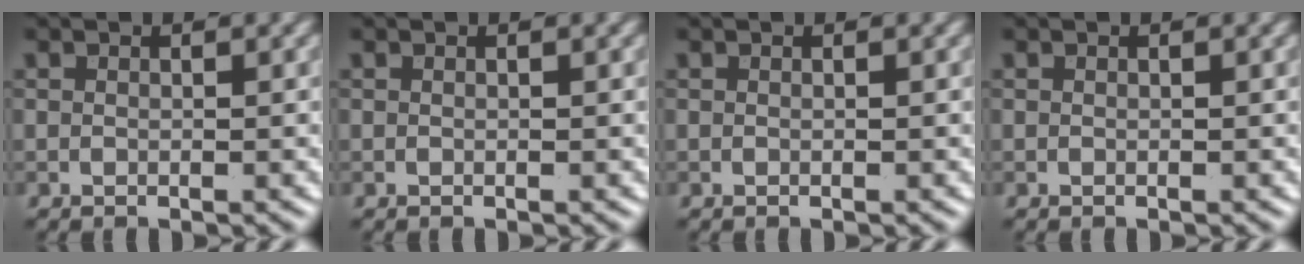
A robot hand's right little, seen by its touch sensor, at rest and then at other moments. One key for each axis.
{"total": 0.0}
{"total": 0.0}
{"total": 0.0}